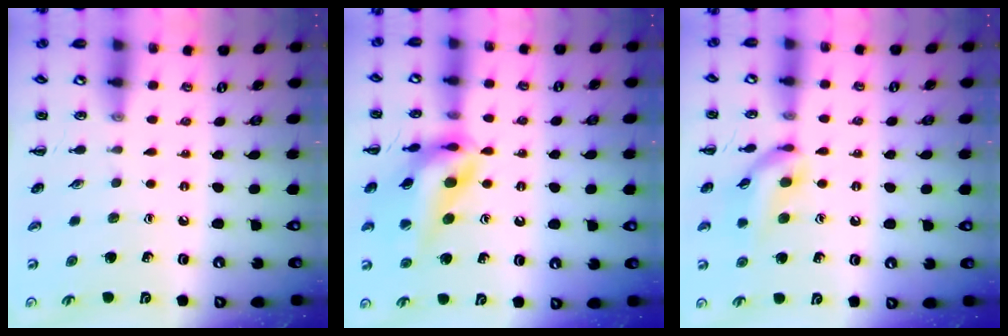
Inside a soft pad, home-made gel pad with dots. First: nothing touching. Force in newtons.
{"total": 16.0, "press": 15.7, "slide": 2.7}
{"total": 12.6, "press": 12.4, "slide": 1.9}